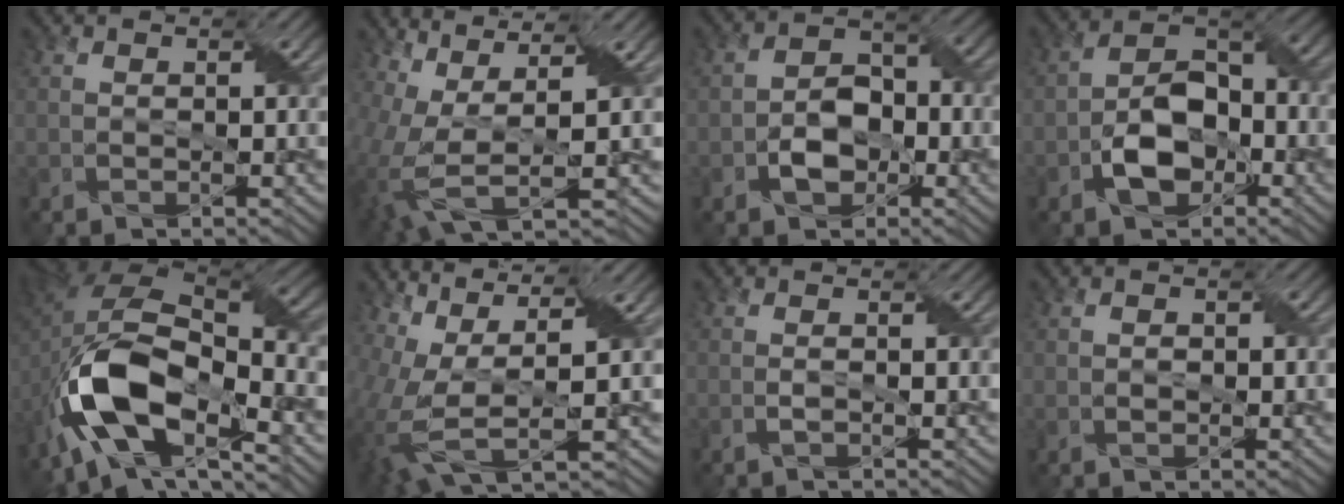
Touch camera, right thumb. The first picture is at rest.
{"total": 9.2, "force": [0.2, 3.1, 8.6], "torque": [-0.215, -0.006, 0.010]}
{"total": 5.3, "force": [-1.9, 3.7, 3.3], "torque": [-0.051, 0.003, -0.037]}
{"total": 8.6, "force": [-3.2, 5.4, 5.8], "torque": [-0.103, 0.005, -0.065]}
{"total": 15.6, "force": [-6.6, 7.9, 11.7], "torque": [-0.234, -0.016, -0.130]}
{"total": 10.8, "force": [-0.2, 3.7, 10.1], "torque": [-0.245, -0.003, 0.006]}
{"total": 1.1, "force": [-0.2, 0.1, 1.1], "torque": [-0.024, 0.003, -0.005]}
{"total": 1.4, "force": [-0.1, 1.0, 1.0], "torque": [-0.018, 0.000, -0.002]}